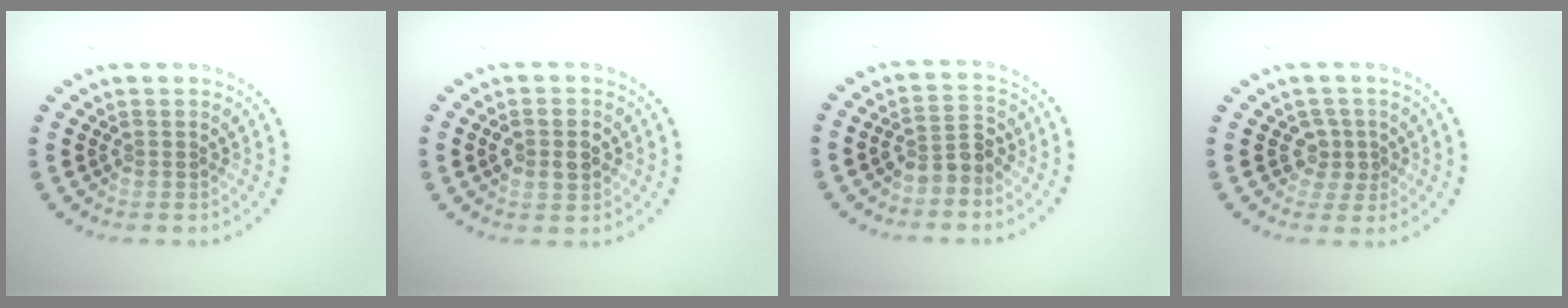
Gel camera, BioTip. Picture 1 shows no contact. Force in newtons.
{"total": 2.3, "press": 2.3, "slide": 0.0}
{"total": 2.7, "press": 2.4, "slide": 1.1}
{"total": 1.9, "press": 1.5, "slide": 1.1}